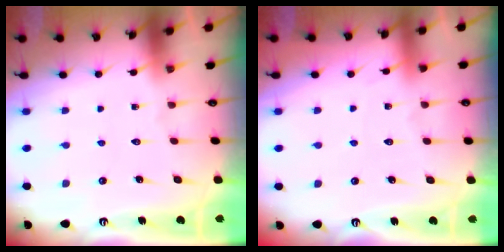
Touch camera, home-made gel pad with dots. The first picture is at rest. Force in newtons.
{"total": 2.5, "press": 2.5, "slide": 0.3}